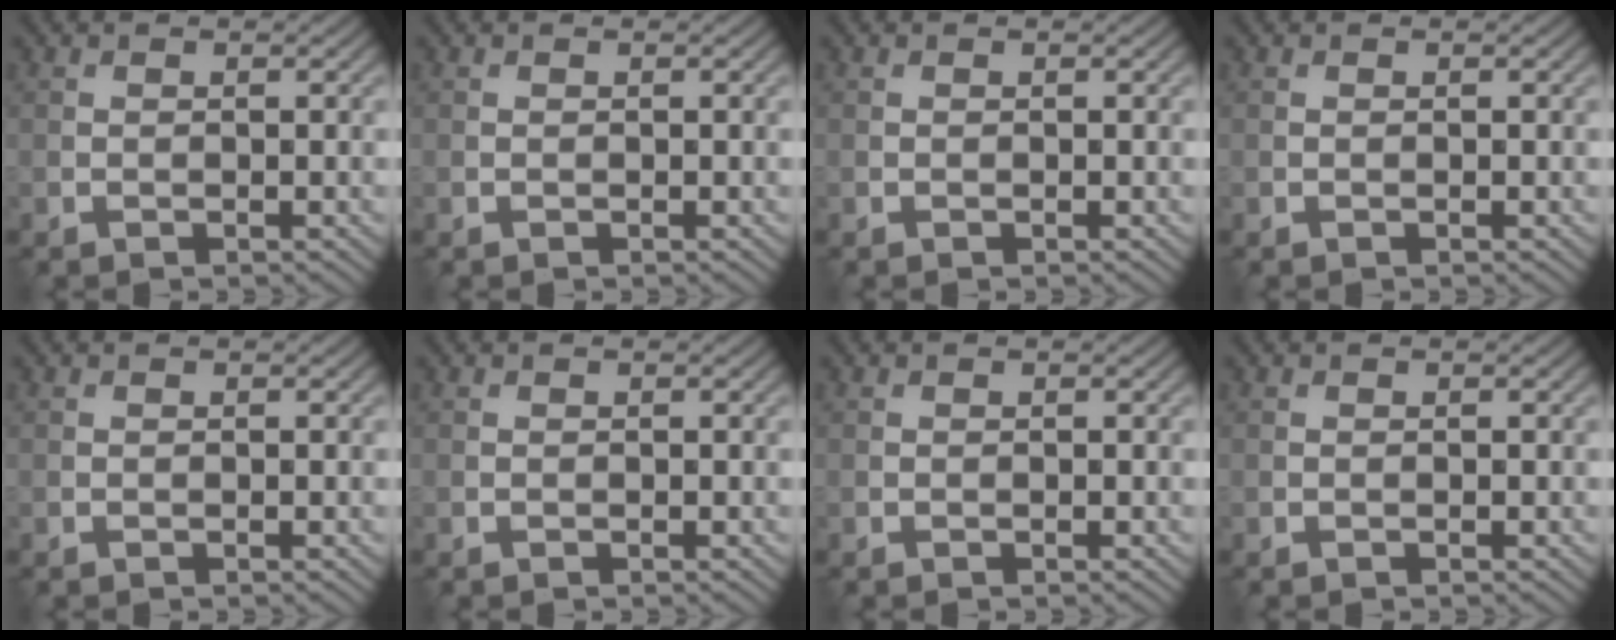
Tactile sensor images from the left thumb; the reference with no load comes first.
{"total": 0.0}
{"total": 0.0}
{"total": 0.0}
{"total": 0.0}
{"total": 0.0}
{"total": 0.0}
{"total": 0.0}